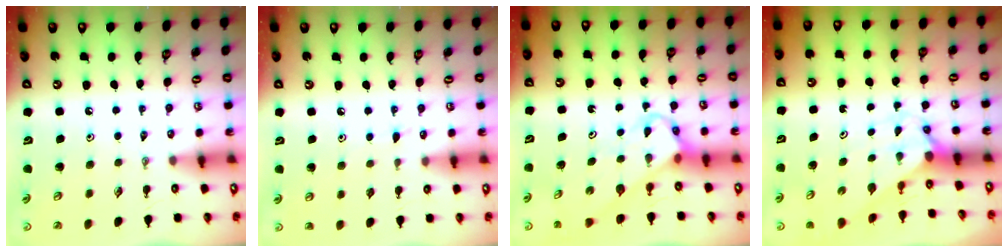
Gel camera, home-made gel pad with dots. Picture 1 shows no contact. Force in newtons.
{"total": 4.7, "press": 4.7, "slide": 0.5}
{"total": 3.6, "press": 3.6, "slide": 0.1}
{"total": 2.0, "press": 2.0, "slide": 0.2}